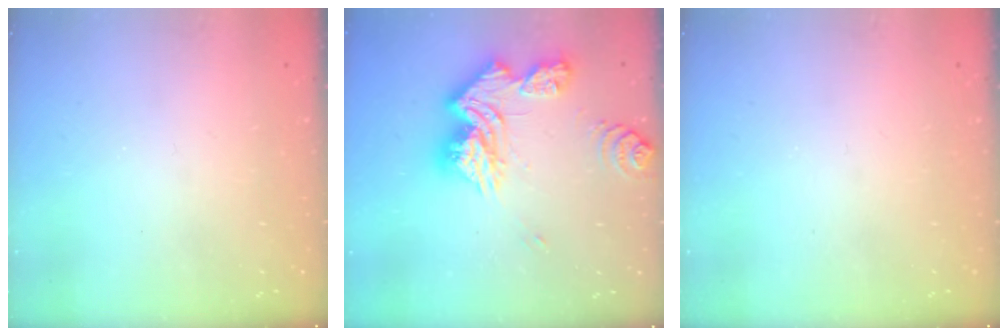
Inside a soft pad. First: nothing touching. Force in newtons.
{"total": 18.7, "press": 18.6, "slide": 1.9}
{"total": 0.0}